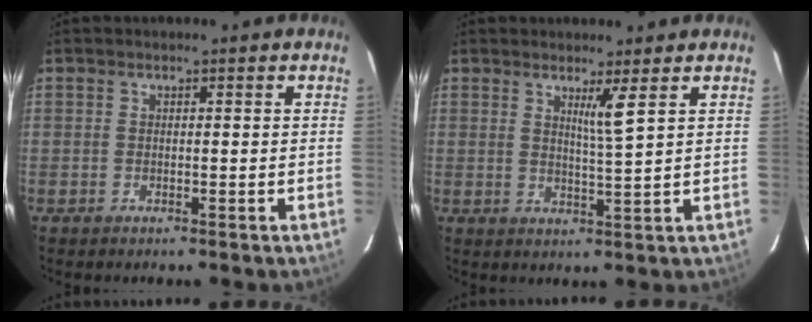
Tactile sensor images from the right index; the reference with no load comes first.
{"total": 3.1, "force": [1.7, -1.0, 2.4], "torque": [-0.043, -0.017, 0.034]}